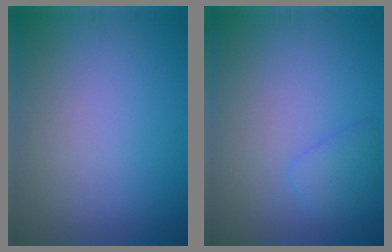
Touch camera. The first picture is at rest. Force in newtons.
{"total": 1.8, "press": 1.8, "slide": 0.1}